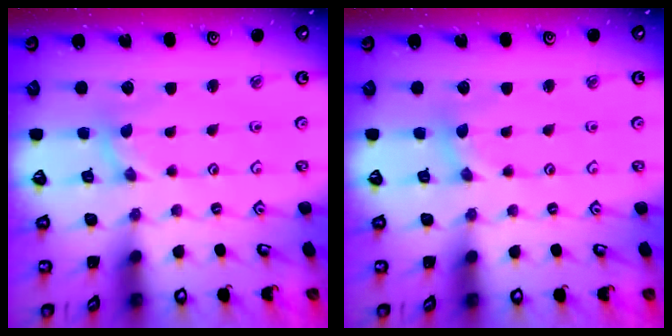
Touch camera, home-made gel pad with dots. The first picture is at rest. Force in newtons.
{"total": 1.7, "press": 1.6, "slide": 0.2}